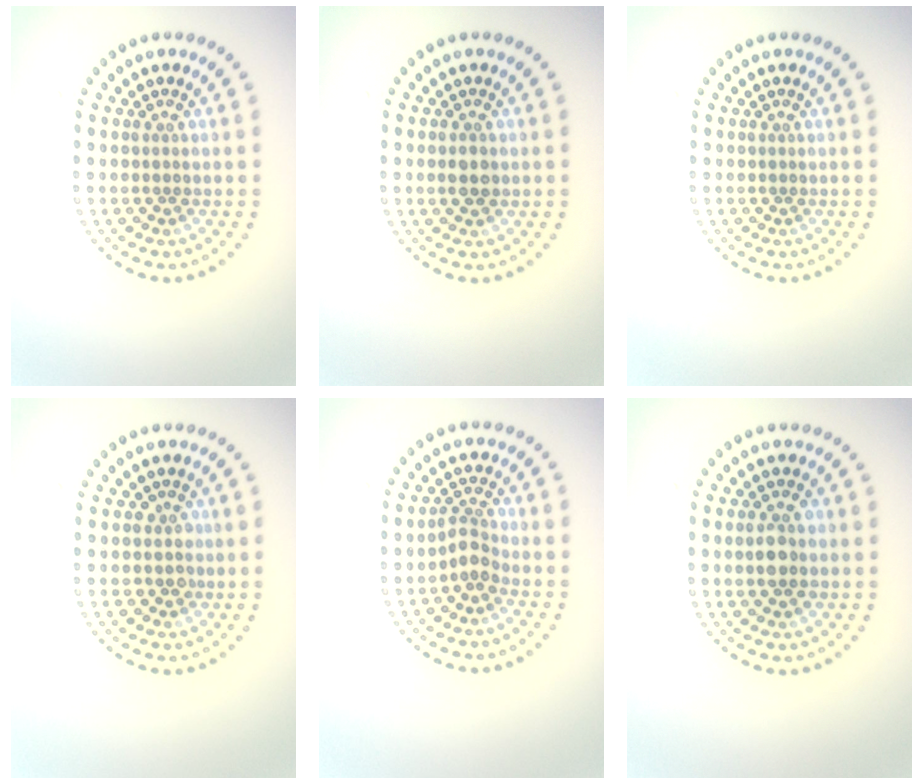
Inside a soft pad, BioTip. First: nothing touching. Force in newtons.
{"total": 1.5, "press": 1.5, "slide": 0.2}
{"total": 0.0}
{"total": 1.2, "press": 0.9, "slide": 0.8}
{"total": 2.0, "press": 1.6, "slide": 1.2}
{"total": 2.5, "press": 2.5, "slide": 0.2}